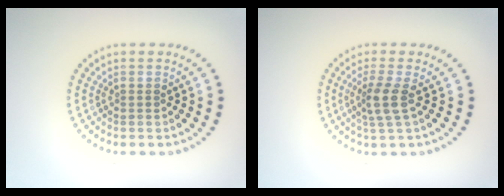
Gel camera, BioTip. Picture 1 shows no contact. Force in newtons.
{"total": 2.5, "press": 1.9, "slide": 1.6}